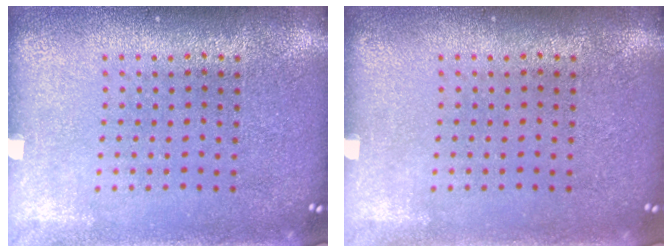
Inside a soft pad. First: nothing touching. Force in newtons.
{"total": 0.0}